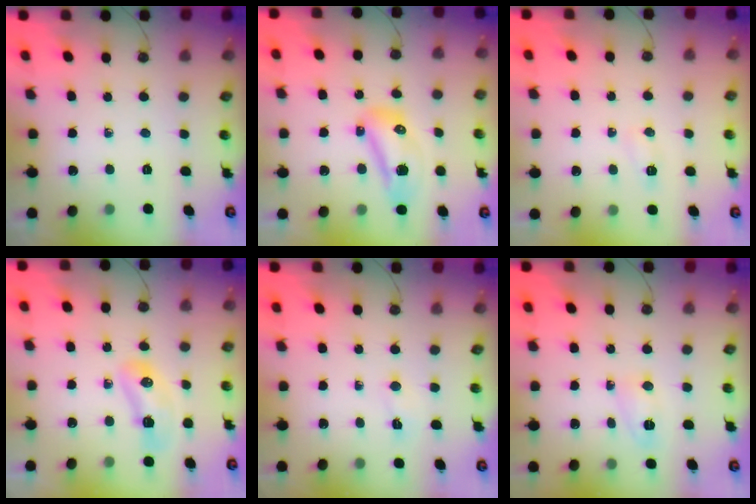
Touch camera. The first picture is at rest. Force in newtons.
{"total": 9.5, "press": 9.5, "slide": 0.7}
{"total": 4.9, "press": 4.8, "slide": 0.5}
{"total": 8.6, "press": 8.6, "slide": 1.0}
{"total": 2.3, "press": 2.3, "slide": 0.5}
{"total": 3.6, "press": 3.4, "slide": 1.2}